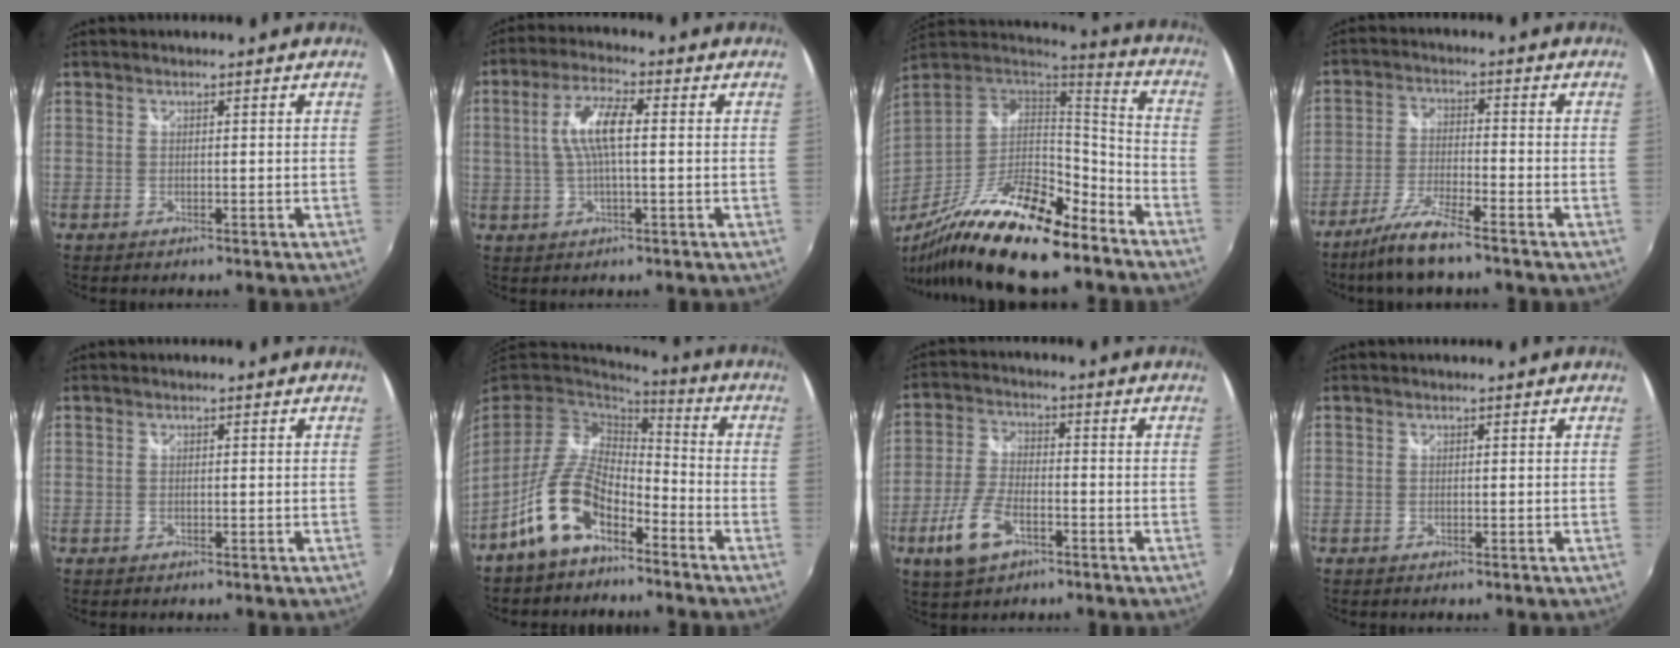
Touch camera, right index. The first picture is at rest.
{"total": 7.8, "force": [0.6, 2.1, 7.5], "torque": [-0.148, 0.008, 0.015]}
{"total": 23.9, "force": [-16.5, 6.1, 16.3], "torque": [-0.299, -0.038, -0.282]}
{"total": 8.2, "force": [-6.5, 0.5, 5.0], "torque": [-0.116, -0.008, -0.124]}
{"total": 0.0}
{"total": 13.4, "force": [-7.6, 6.7, 8.8], "torque": [-0.185, 0.005, -0.143]}
{"total": 9.6, "force": [-4.7, 4.7, 6.9], "torque": [-0.156, -0.005, -0.086]}
{"total": 0.0}